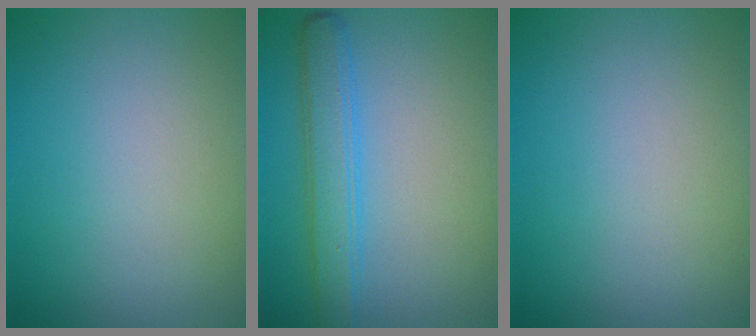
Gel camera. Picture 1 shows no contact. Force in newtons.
{"total": 3.6, "press": 3.6, "slide": 0.3}
{"total": 0.0}